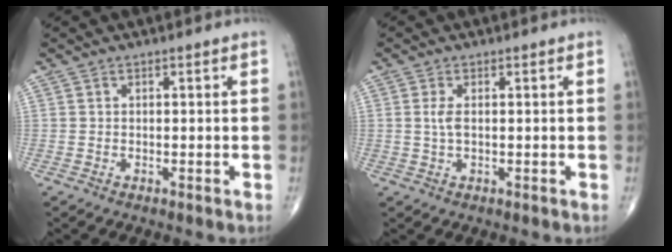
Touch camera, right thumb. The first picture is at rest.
{"total": 2.0, "force": [0.3, 0.8, 1.8], "torque": [-0.042, -0.001, 0.006]}